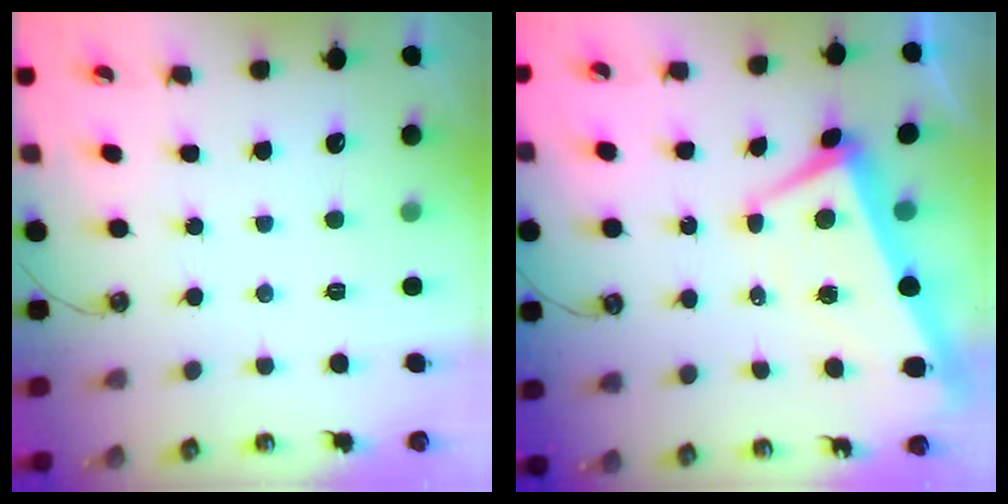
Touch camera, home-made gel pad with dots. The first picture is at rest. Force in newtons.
{"total": 1.9, "press": 1.5, "slide": 1.2}